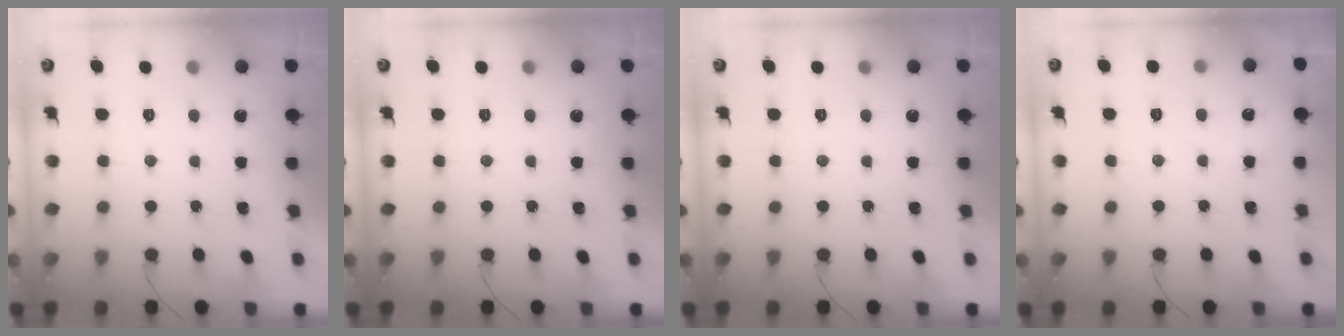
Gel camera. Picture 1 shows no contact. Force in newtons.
{"total": 0.0}
{"total": 0.0}
{"total": 2.3, "press": 2.3, "slide": 0.4}